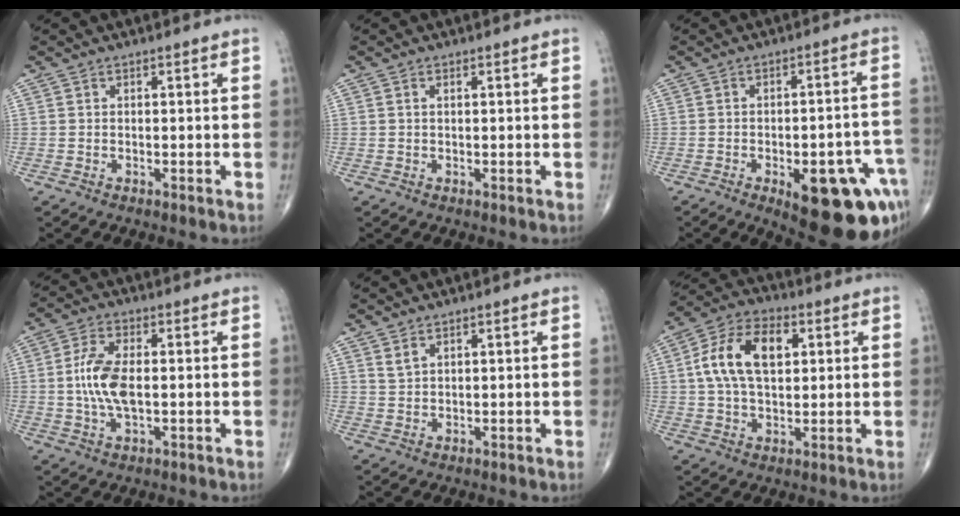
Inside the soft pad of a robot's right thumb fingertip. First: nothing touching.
{"total": 0.6, "force": [0.2, 0.3, 0.5], "torque": [-0.014, 0.005, 0.004]}
{"total": 19.7, "force": [-8.8, 7.8, 15.8], "torque": [-0.127, 0.038, -0.097]}
{"total": 8.4, "force": [-0.1, 3.8, 7.5], "torque": [-0.162, 0.003, -0.002]}
{"total": 1.8, "force": [1.3, 0.7, 0.9], "torque": [-0.017, -0.004, 0.031]}
{"total": 13.4, "force": [2.8, 7.9, 10.5], "torque": [-0.186, 0.015, 0.046]}